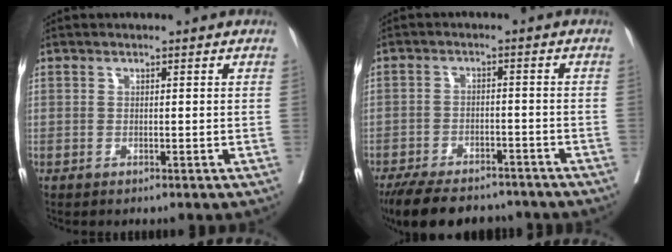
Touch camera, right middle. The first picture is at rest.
{"total": 13.6, "force": [-11.5, 4.7, 5.5], "torque": [-0.102, -0.002, -0.167]}